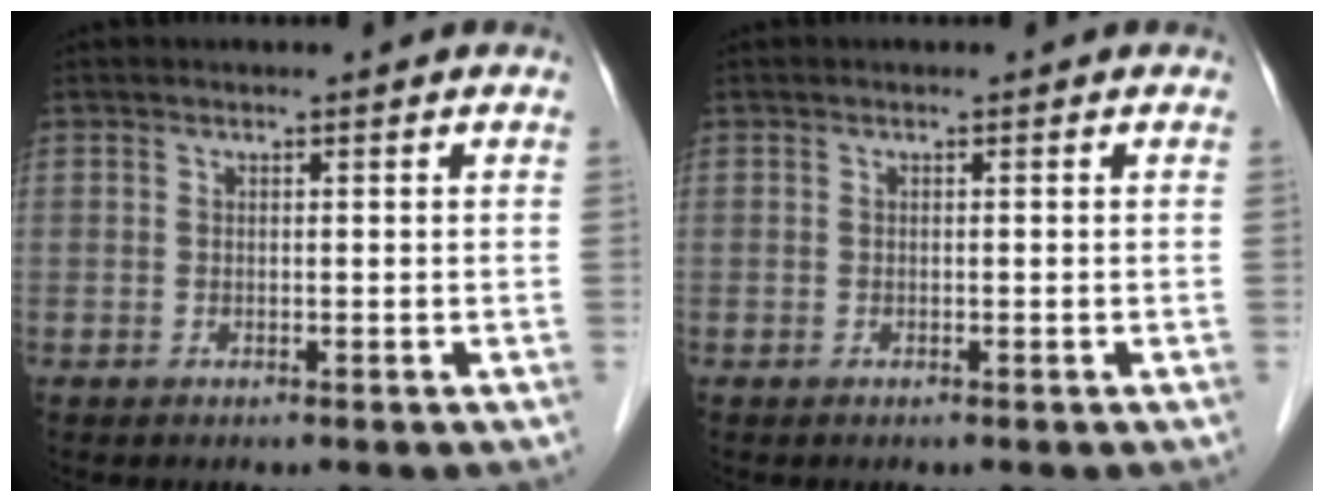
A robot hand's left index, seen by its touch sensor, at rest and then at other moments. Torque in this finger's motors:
{"motor_torque": [0.00, 0.00, 0.00, 0.00]}